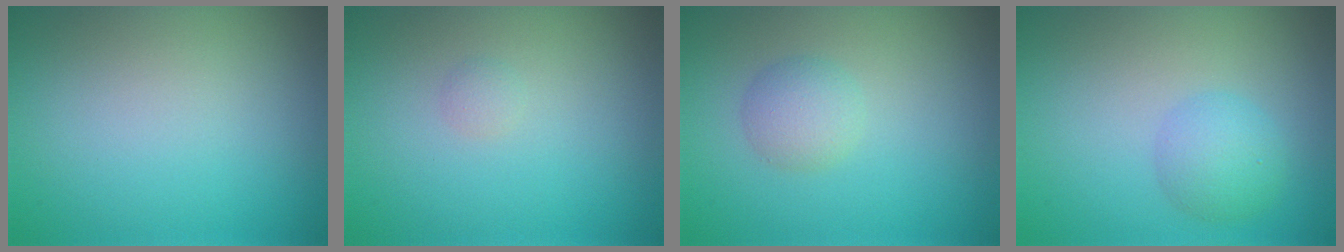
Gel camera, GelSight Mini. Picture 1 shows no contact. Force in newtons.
{"total": 0.6, "press": 0.6, "slide": 0.0}
{"total": 2.0, "press": 2.0, "slide": 0.0}
{"total": 2.7, "press": 2.7, "slide": 0.1}